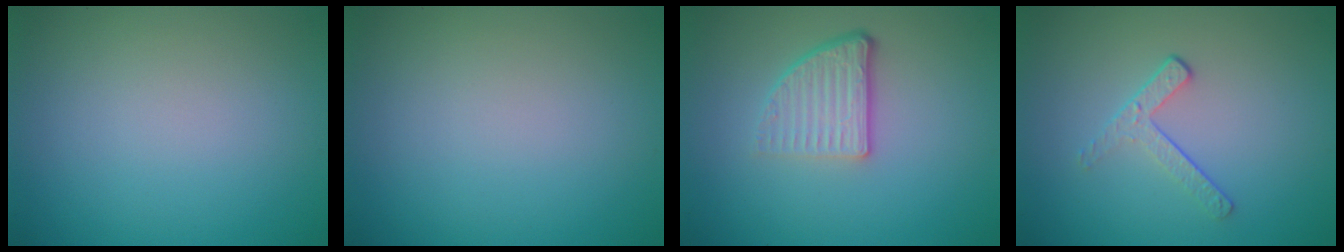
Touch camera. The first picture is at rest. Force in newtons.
{"total": 0.0}
{"total": 3.9, "press": 2.5, "slide": 3.0}
{"total": 1.8, "press": 1.1, "slide": 1.4}